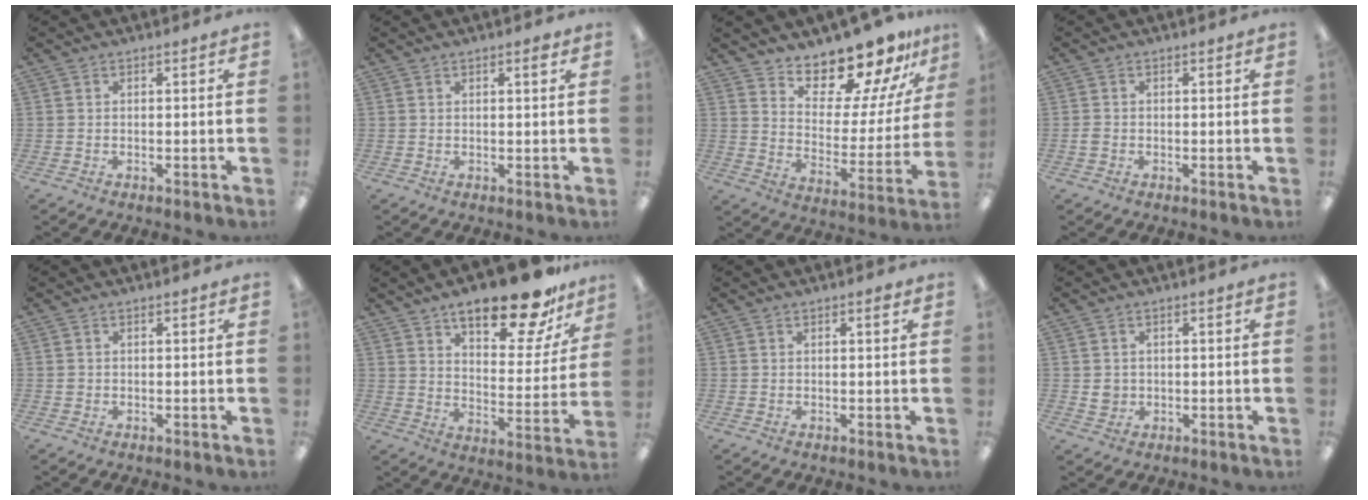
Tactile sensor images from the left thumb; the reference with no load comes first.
{"total": 1.6, "force": [1.1, 0.4, 1.1], "torque": [-0.007, -0.006, 0.015]}
{"total": 16.4, "force": [14.9, 4.3, 5.2], "torque": [-0.083, -0.134, 0.257]}
{"total": 1.3, "force": [-0.3, 1.0, 0.7], "torque": [-0.012, 0.003, -0.007]}
{"total": 0.8, "force": [0.2, 0.7, 0.2], "torque": [-0.005, 0.005, 0.002]}
{"total": 20.3, "force": [15.0, 6.6, 12.0], "torque": [-0.168, -0.094, 0.242]}
{"total": 1.3, "force": [0.9, 0.4, 0.9], "torque": [-0.011, -0.002, 0.014]}
{"total": 2.4, "force": [0.5, 2.3, 0.6], "torque": [-0.005, 0.001, 0.006]}